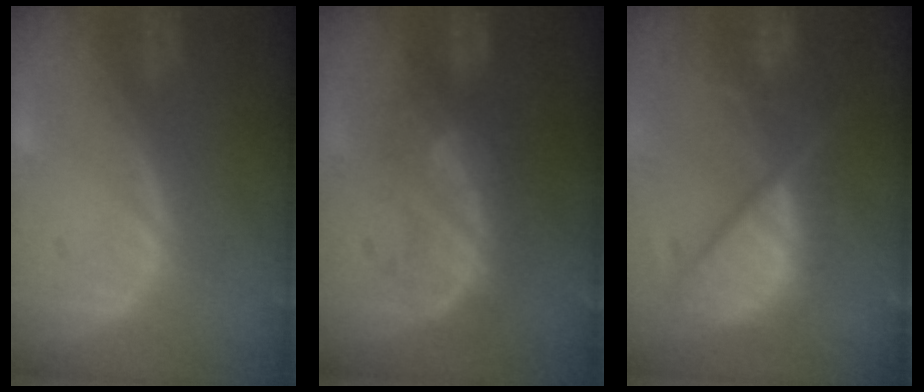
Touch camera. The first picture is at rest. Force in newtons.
{"total": 7.8, "press": 7.7, "slide": 1.6}
{"total": 12.0, "press": 9.8, "slide": 6.8}